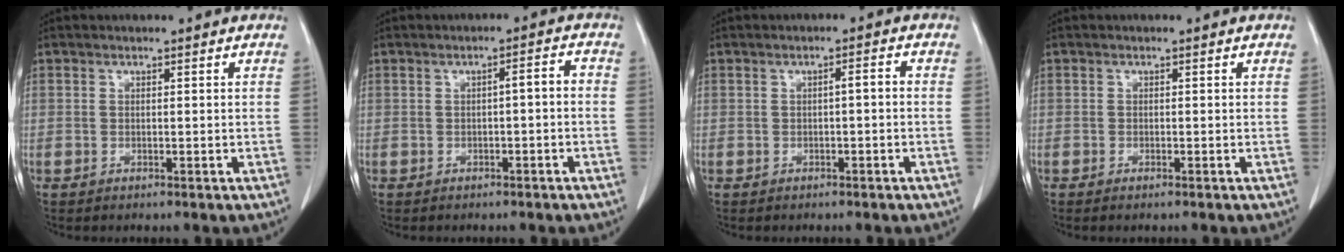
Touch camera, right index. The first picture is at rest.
{"total": 2.3, "force": [-0.5, 0.5, 2.2], "torque": [-0.032, 0.010, -0.007]}
{"total": 1.6, "force": [-0.2, 0.3, 1.5], "torque": [-0.023, 0.005, -0.003]}
{"total": 0.7, "force": [-0.5, 0.0, 0.4], "torque": [-0.008, -0.001, -0.007]}